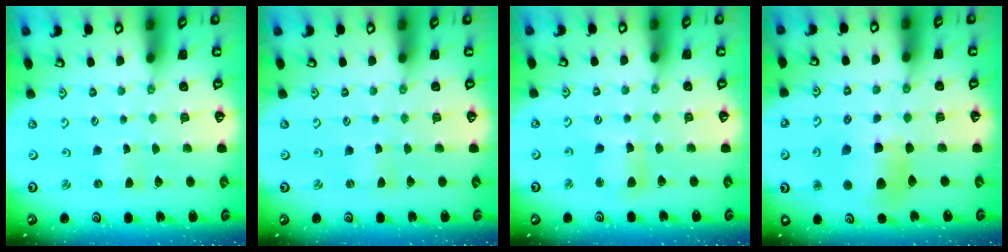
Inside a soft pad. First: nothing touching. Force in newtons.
{"total": 0.0}
{"total": 7.7, "press": 7.6, "slide": 1.1}
{"total": 12.9, "press": 12.8, "slide": 1.9}